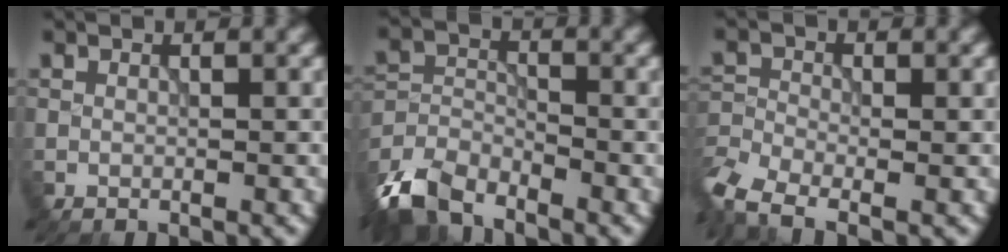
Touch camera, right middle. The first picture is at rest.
{"total": 6.7, "force": [-5.3, 2.8, 2.9], "torque": [-0.061, -0.012, -0.115]}
{"total": 5.0, "force": [-3.2, 2.3, 3.1], "torque": [-0.076, -0.011, -0.070]}